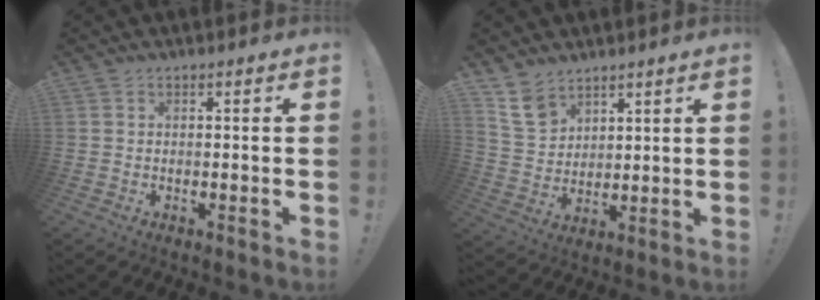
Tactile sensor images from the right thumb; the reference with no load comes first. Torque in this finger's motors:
{"motor_torque": [-0.16, 0.30, -0.36, 0.18, -0.11]}